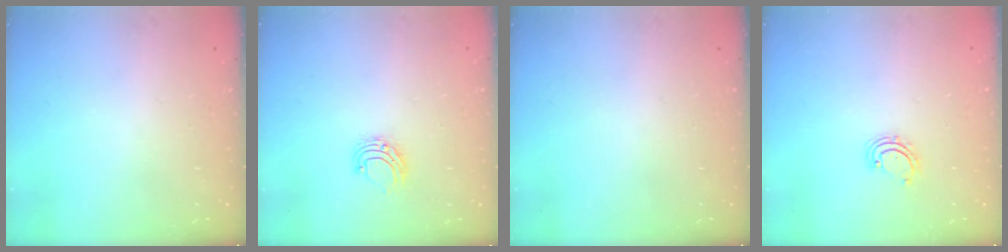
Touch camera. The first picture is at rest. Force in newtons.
{"total": 5.5, "press": 5.4, "slide": 0.6}
{"total": 0.0}
{"total": 2.9, "press": 2.9, "slide": 0.4}